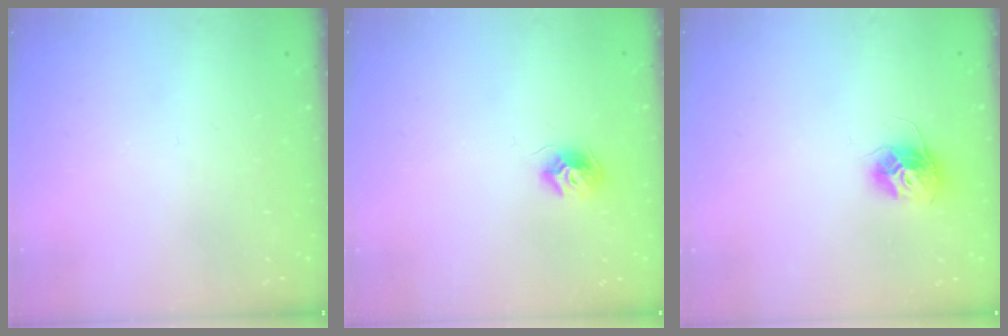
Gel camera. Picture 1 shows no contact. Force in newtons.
{"total": 8.1, "press": 8.1, "slide": 0.1}
{"total": 11.4, "press": 11.4, "slide": 0.9}